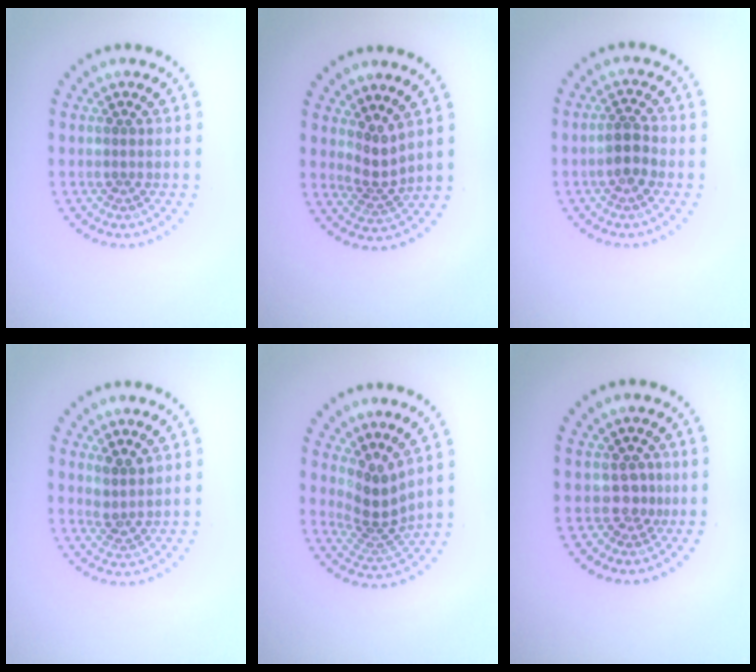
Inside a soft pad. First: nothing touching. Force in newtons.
{"total": 2.3, "press": 1.5, "slide": 1.7}
{"total": 2.3, "press": 2.1, "slide": 0.8}
{"total": 1.9, "press": 1.5, "slide": 1.1}
{"total": 3.4, "press": 2.4, "slide": 2.5}
{"total": 1.6, "press": 1.2, "slide": 1.0}